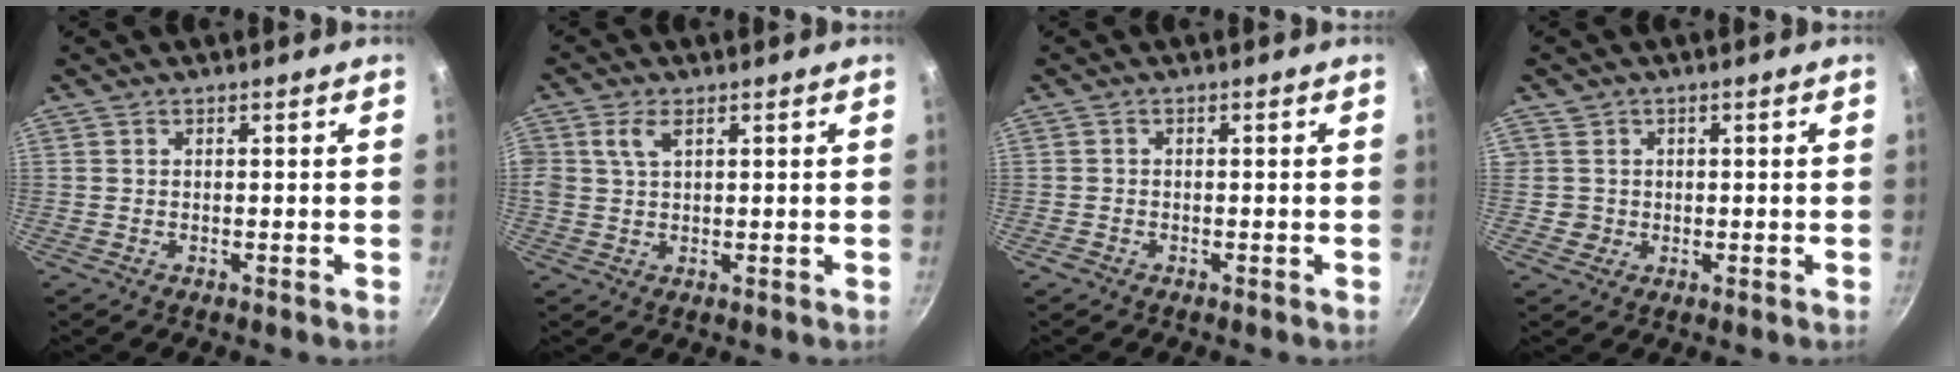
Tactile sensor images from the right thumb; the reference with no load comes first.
{"total": 3.8, "force": [1.6, 2.0, 2.8], "torque": [-0.058, 0.003, 0.036]}
{"total": 1.1, "force": [-0.7, 0.8, 0.3], "torque": [-0.005, 0.001, -0.015]}
{"total": 2.7, "force": [0.4, 2.6, -0.3], "torque": [0.029, 0.004, 0.006]}